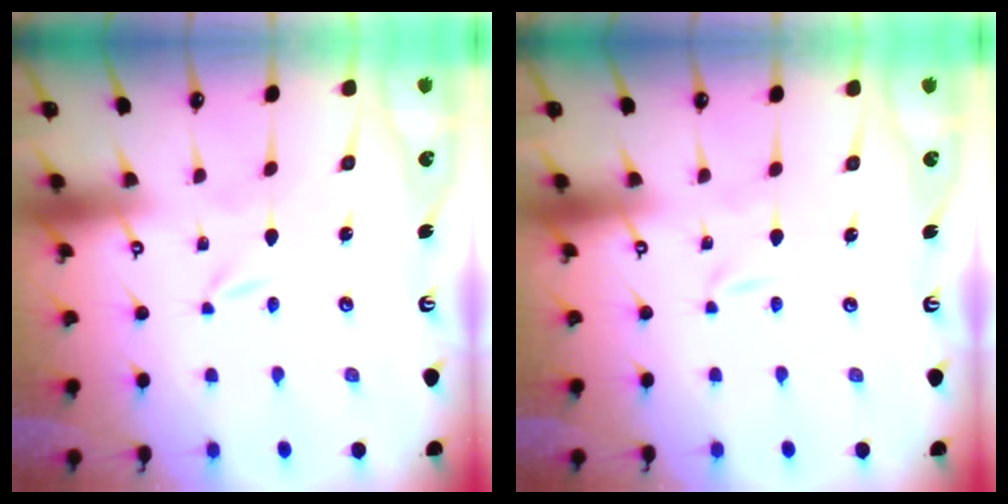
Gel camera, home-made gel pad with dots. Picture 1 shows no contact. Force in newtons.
{"total": 1.2, "press": 1.2, "slide": 0.1}